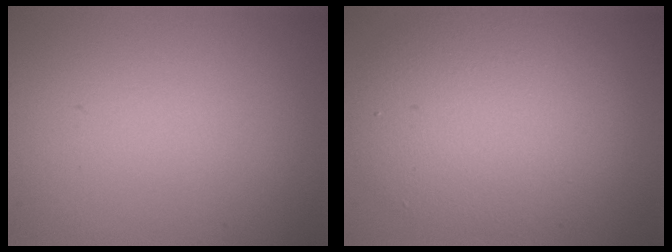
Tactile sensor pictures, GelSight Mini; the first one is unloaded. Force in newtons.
{"total": 6.5, "press": 6.5, "slide": 0.5}